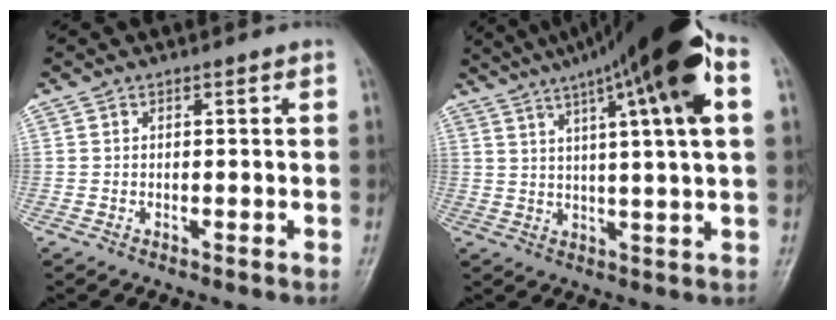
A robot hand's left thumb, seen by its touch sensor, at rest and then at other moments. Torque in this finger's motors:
{"motor_torque": [0.87, 0.96, 1.96, -0.81, 0.38]}